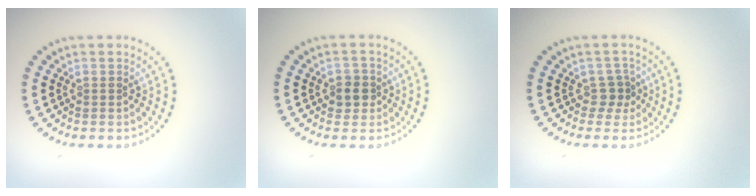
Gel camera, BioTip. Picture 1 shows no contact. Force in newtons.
{"total": 1.8, "press": 1.7, "slide": 0.8}
{"total": 1.6, "press": 1.1, "slide": 1.2}